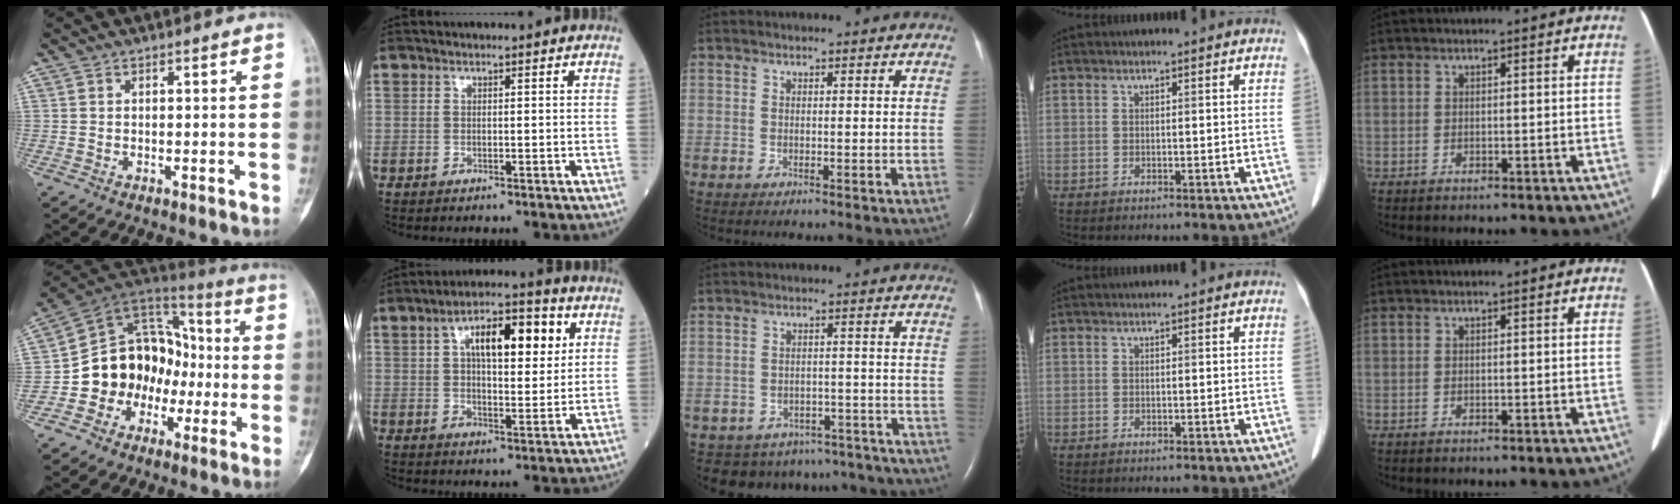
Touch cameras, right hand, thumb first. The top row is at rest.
{"thumb": {"total": 16.2, "force": [-4.8, 13.6, 7.5], "torque": [-0.065, 0.089, -0.086]}, "index": {"total": 11.6, "force": [4.0, 4.3, 10.0], "torque": [-0.159, 0.025, 0.061]}, "middle": {"total": 13.3, "force": [-11.8, 5.9, 1.4], "torque": [-0.016, 0.025, -0.126]}}